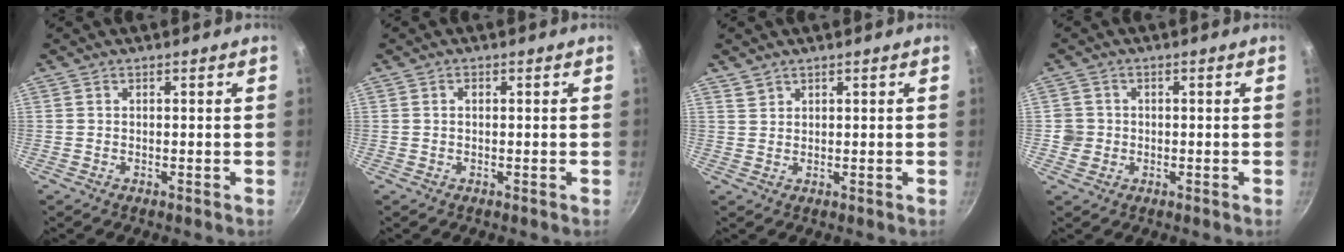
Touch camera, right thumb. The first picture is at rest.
{"total": 0.5, "force": [0.0, 0.4, 0.4], "torque": [-0.003, 0.002, -0.001]}
{"total": 1.5, "force": [1.3, 0.7, 0.1], "torque": [0.010, -0.006, 0.022]}
{"total": 3.0, "force": [-0.3, 2.9, 0.4], "torque": [0.012, 0.007, -0.006]}